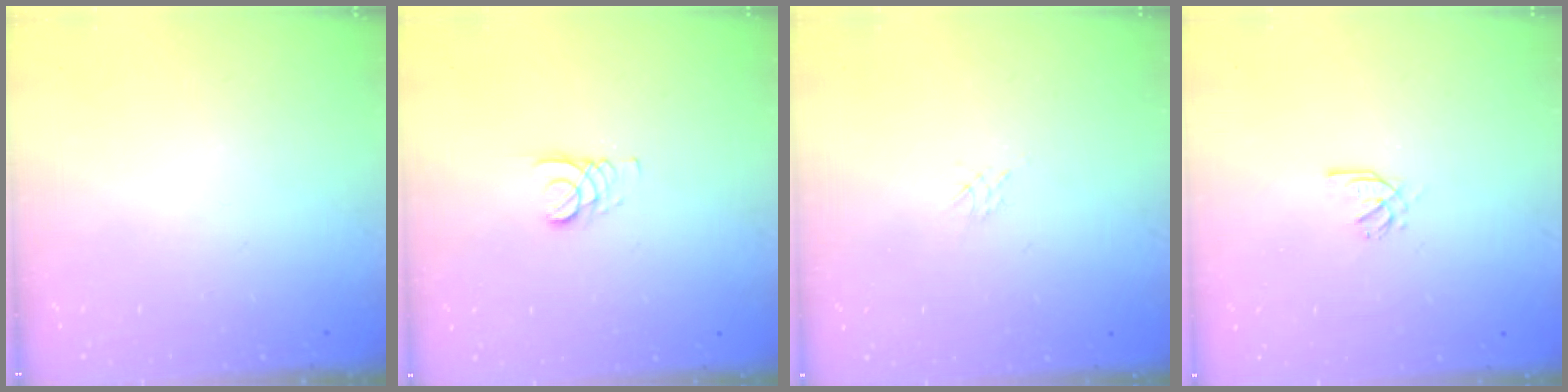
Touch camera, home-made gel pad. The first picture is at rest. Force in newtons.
{"total": 2.7, "press": 2.7, "slide": 0.3}
{"total": 2.2, "press": 2.2, "slide": 0.4}
{"total": 1.7, "press": 1.6, "slide": 0.5}